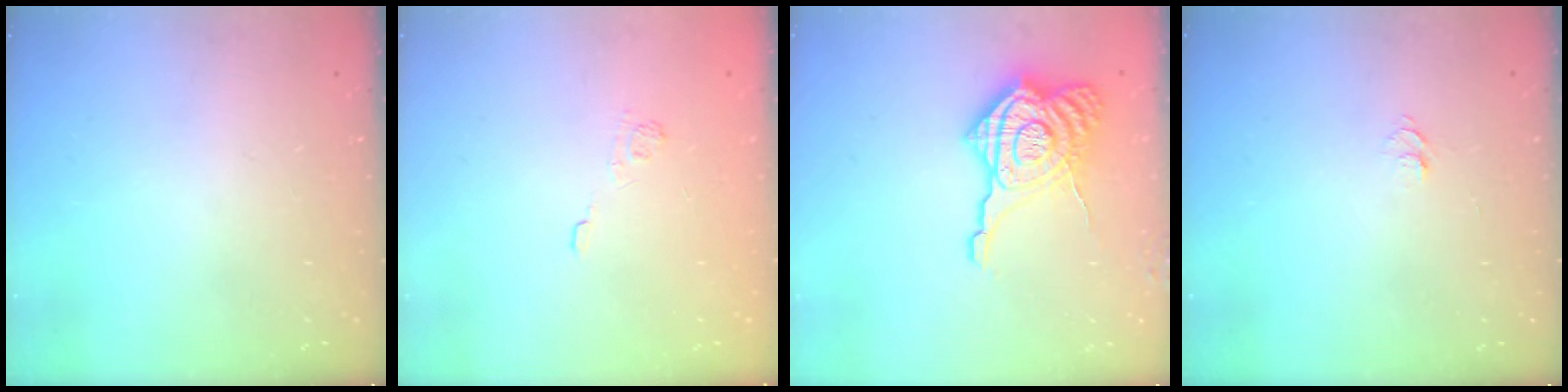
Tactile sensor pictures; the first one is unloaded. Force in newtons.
{"total": 2.3, "press": 1.8, "slide": 1.3}
{"total": 16.3, "press": 16.2, "slide": 1.8}
{"total": 4.7, "press": 4.6, "slide": 0.5}